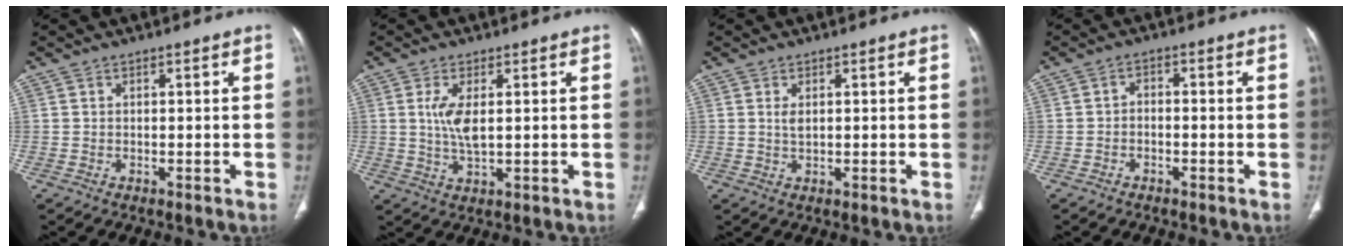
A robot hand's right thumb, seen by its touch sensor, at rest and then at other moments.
{"total": 5.5, "force": [1.0, 2.0, 5.0], "torque": [-0.112, -0.012, 0.023]}
{"total": 1.7, "force": [0.5, 0.7, 1.4], "torque": [-0.029, -0.005, 0.013]}
{"total": 1.8, "force": [-0.9, 1.1, 1.1], "torque": [-0.012, 0.015, -0.017]}